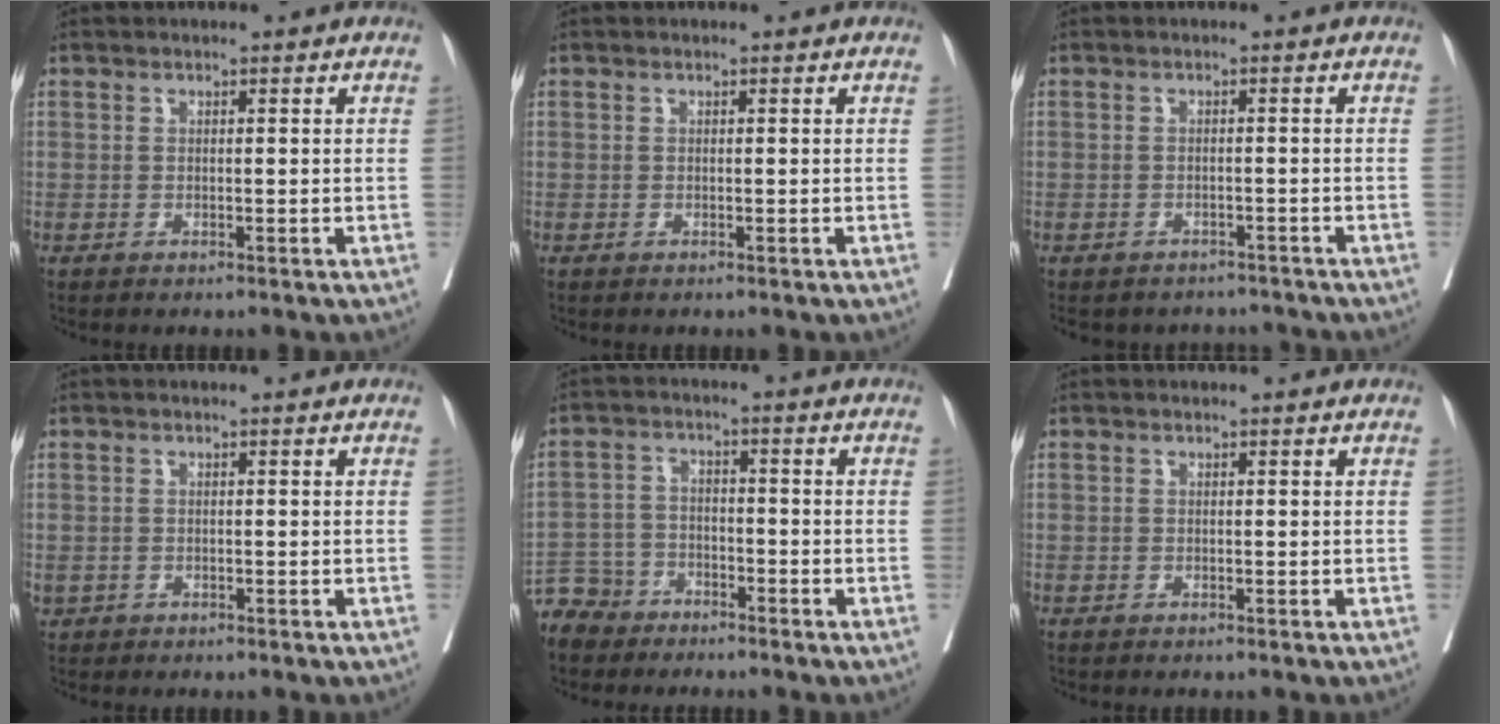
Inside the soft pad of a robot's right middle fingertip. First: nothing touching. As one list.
[{"total": 0.0}, {"total": 8.5, "force": [-7.7, 3.4, 1.4], "torque": [-0.028, 0.006, -0.090]}, {"total": 1.2, "force": [-0.3, 1.0, 0.5], "torque": [-0.013, 0.005, 0.002]}, {"total": 6.8, "force": [-5.7, 3.8, 0.1], "torque": [-0.004, -0.003, -0.113]}, {"total": 0.0}]